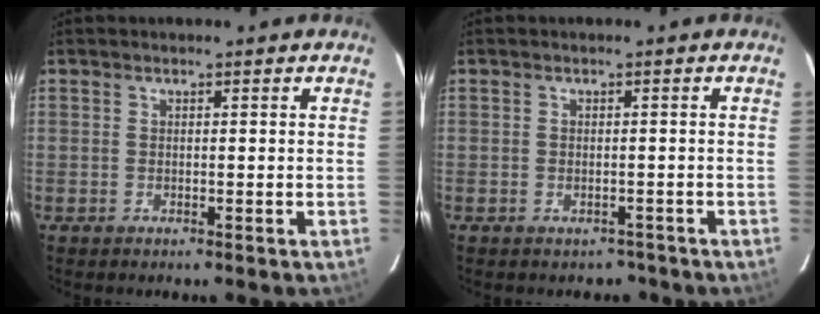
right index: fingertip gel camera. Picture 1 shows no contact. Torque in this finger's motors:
{"motor_torque": [-0.08, -0.11, 0.00, -0.01]}